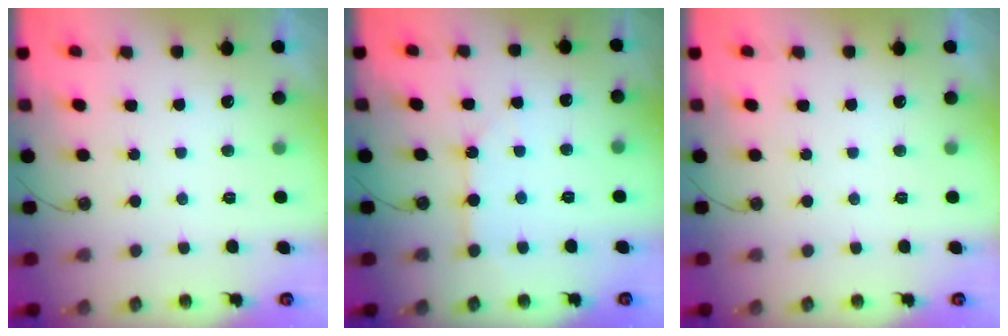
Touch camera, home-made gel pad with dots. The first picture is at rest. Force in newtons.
{"total": 3.9, "press": 3.9, "slide": 0.5}
{"total": 0.0}